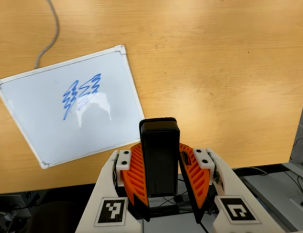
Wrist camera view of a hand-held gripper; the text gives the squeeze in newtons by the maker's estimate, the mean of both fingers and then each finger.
{"total": 6.3, "left": 6.1, "right": 6.5}